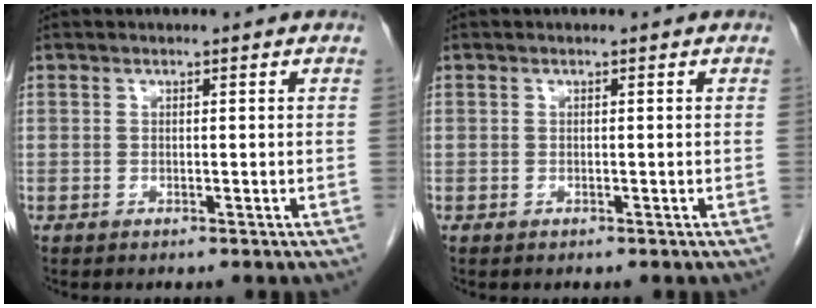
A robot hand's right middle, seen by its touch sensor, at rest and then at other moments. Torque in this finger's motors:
{"motor_torque": [-0.01, 0.02, 0.05, 0.01]}